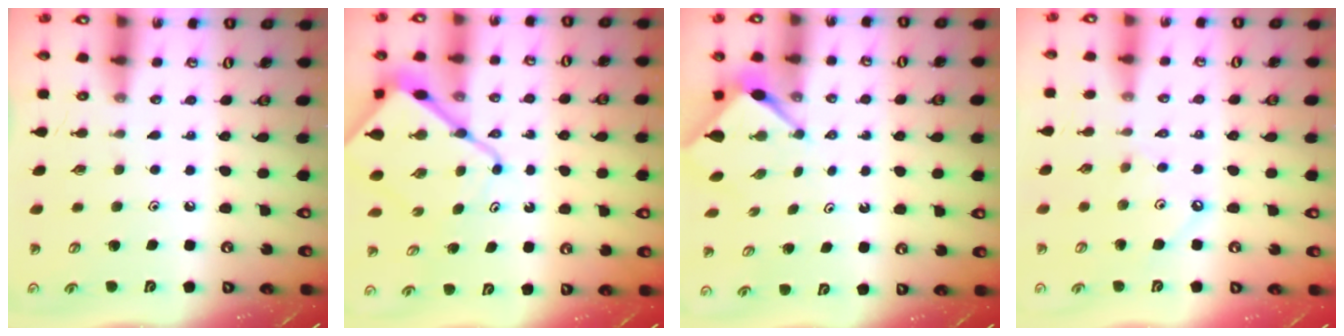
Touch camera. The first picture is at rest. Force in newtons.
{"total": 12.2, "press": 12.1, "slide": 1.4}
{"total": 3.1, "press": 3.1, "slide": 0.3}
{"total": 1.8, "press": 1.8, "slide": 0.0}